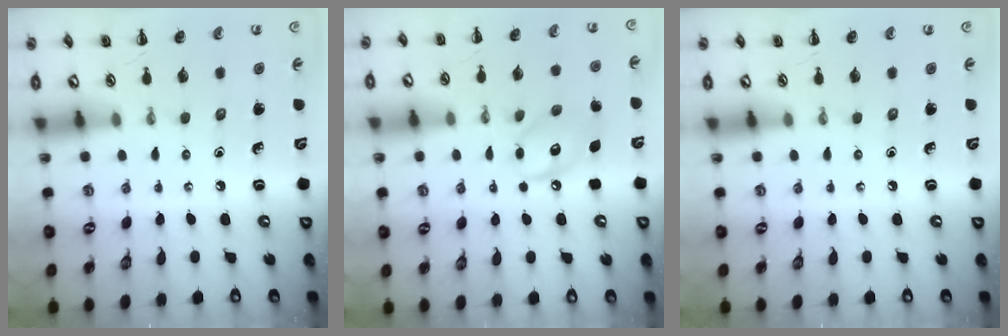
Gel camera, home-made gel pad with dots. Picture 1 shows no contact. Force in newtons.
{"total": 10.6, "press": 10.5, "slide": 0.8}
{"total": 0.0}